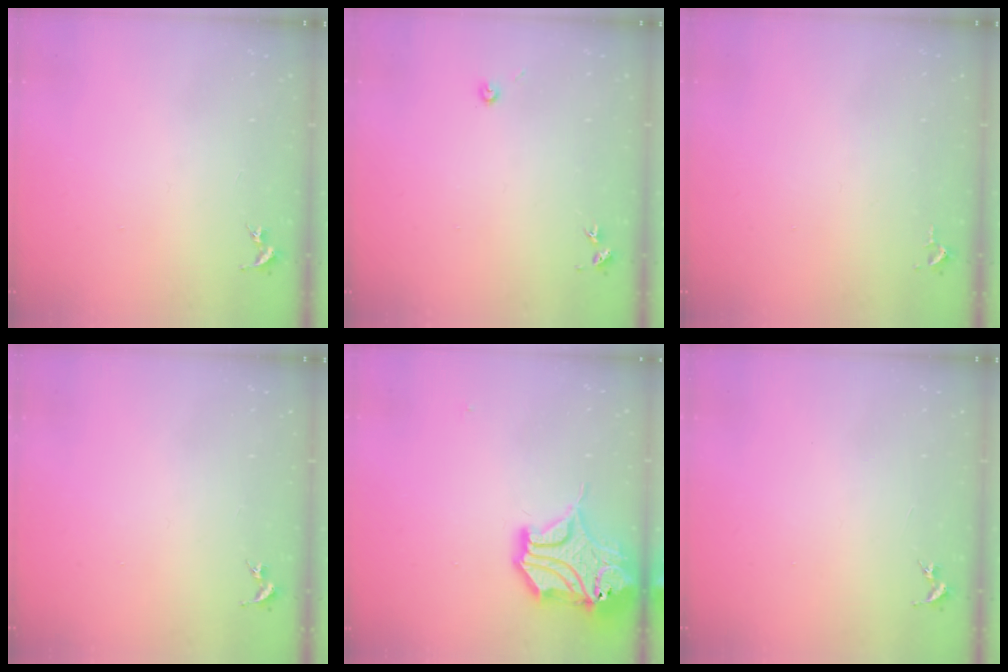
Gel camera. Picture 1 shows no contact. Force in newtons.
{"total": 3.0, "press": 3.0, "slide": 0.3}
{"total": 2.6, "press": 2.6, "slide": 0.4}
{"total": 0.0}
{"total": 16.6, "press": 16.5, "slide": 2.1}
{"total": 0.0}